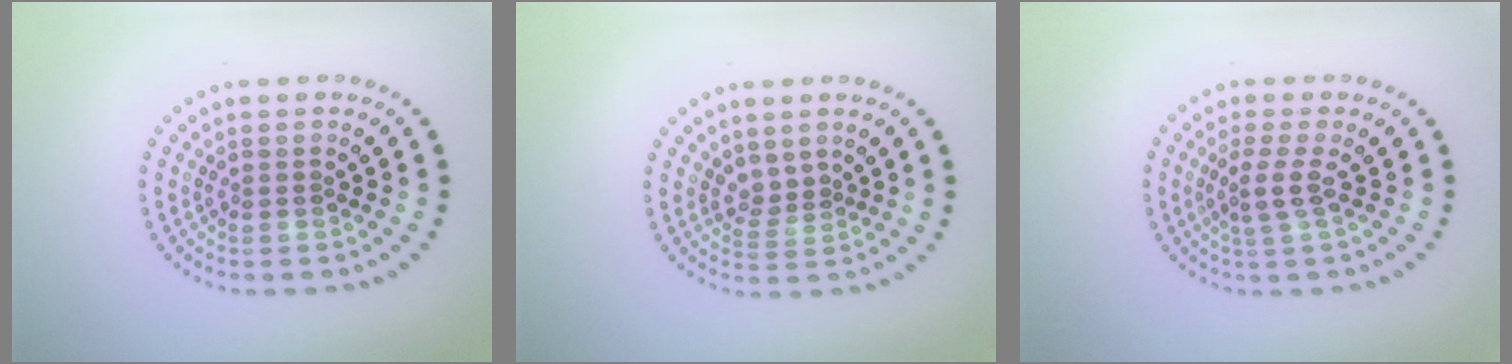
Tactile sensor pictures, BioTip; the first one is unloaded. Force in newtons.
{"total": 1.6, "press": 1.0, "slide": 1.2}
{"total": 2.1, "press": 1.6, "slide": 1.4}